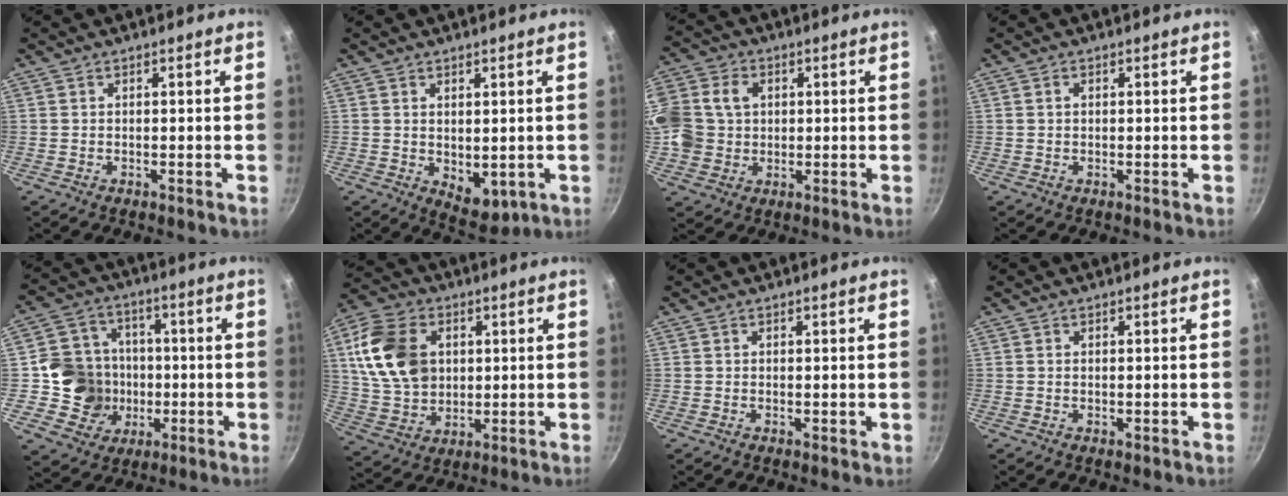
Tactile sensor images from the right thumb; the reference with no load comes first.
{"total": 5.9, "force": [0.2, 3.6, 4.6], "torque": [-0.052, -0.018, 0.017]}
{"total": 16.0, "force": [2.3, 13.6, 8.0], "torque": [-0.196, 0.025, 0.037]}
{"total": 1.0, "force": [0.2, 0.7, 0.6], "torque": [-0.009, 0.005, 0.004]}
{"total": 12.8, "force": [-1.2, 12.0, 4.3], "torque": [-0.041, 0.022, -0.024]}
{"total": 16.5, "force": [3.6, 12.2, 10.6], "torque": [-0.182, -0.003, 0.072]}
{"total": 0.7, "force": [0.2, 0.3, 0.6], "torque": [-0.007, -0.001, 0.002]}
{"total": 0.6, "force": [0.1, 0.3, 0.5], "torque": [-0.008, -0.001, 0.001]}